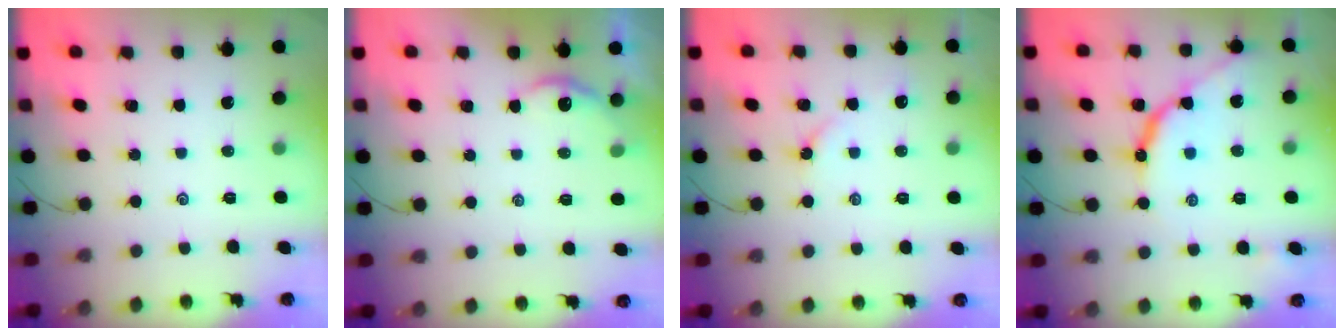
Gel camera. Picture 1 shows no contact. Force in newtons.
{"total": 3.8, "press": 3.8, "slide": 0.3}
{"total": 3.3, "press": 3.2, "slide": 0.6}
{"total": 10.2, "press": 10.2, "slide": 0.2}